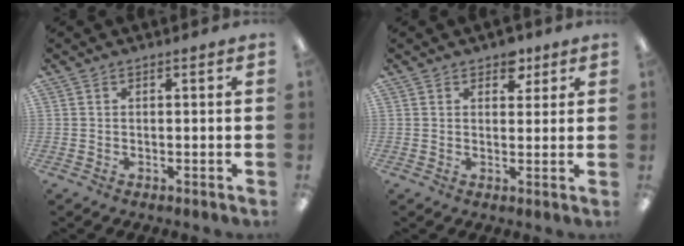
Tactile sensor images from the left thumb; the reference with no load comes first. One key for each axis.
{"total": 4.4, "fx": 2.9, "fy": 2.7, "fz": 2.0, "tx": -0.013, "ty": -0.008, "tz": 0.047}